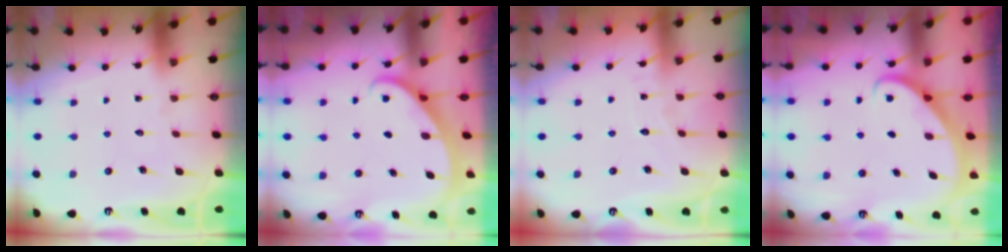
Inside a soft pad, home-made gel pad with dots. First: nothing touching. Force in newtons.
{"total": 2.0, "press": 2.0, "slide": 0.1}
{"total": 3.5, "press": 3.5, "slide": 0.2}
{"total": 2.8, "press": 2.8, "slide": 0.2}